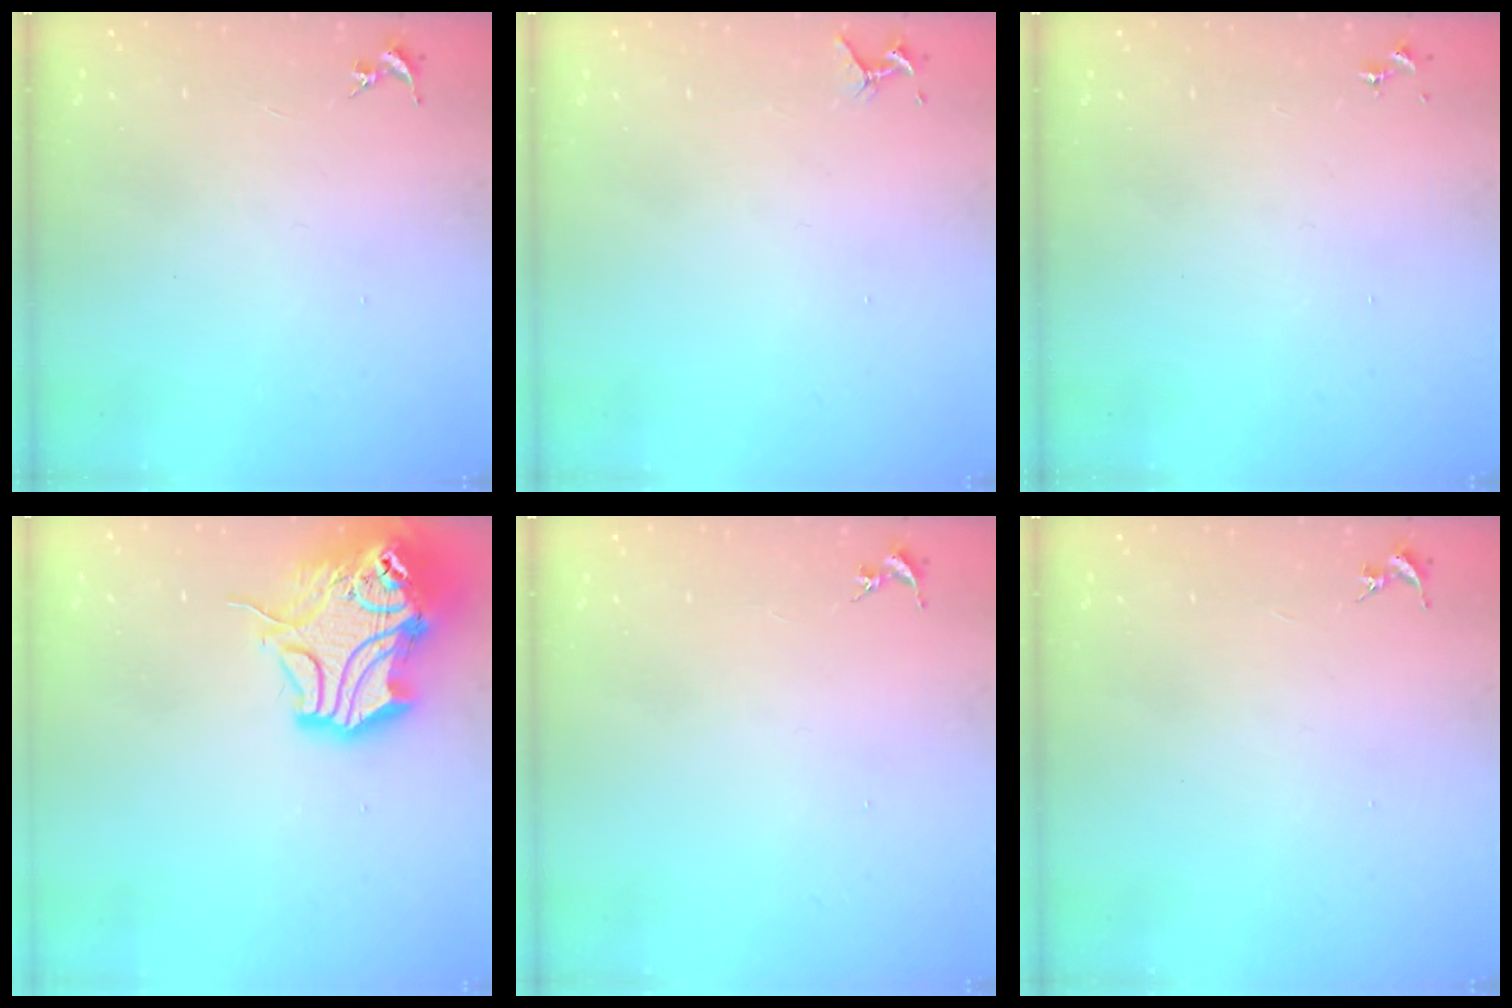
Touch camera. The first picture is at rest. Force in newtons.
{"total": 4.0, "press": 3.9, "slide": 0.4}
{"total": 0.0}
{"total": 19.2, "press": 19.0, "slide": 2.7}
{"total": 0.0}
{"total": 0.0}